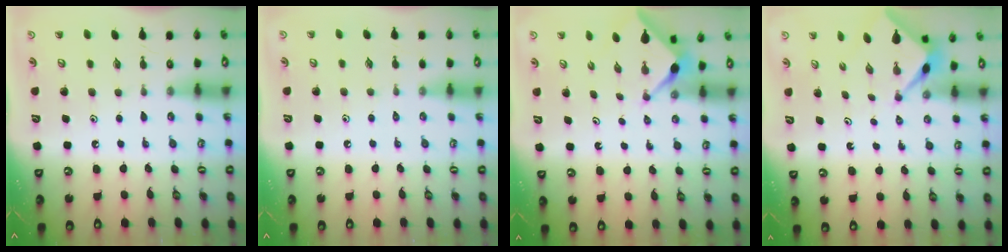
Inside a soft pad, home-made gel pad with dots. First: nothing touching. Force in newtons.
{"total": 2.0, "press": 2.0, "slide": 0.4}
{"total": 3.1, "press": 3.1, "slide": 0.4}
{"total": 2.5, "press": 2.5, "slide": 0.3}